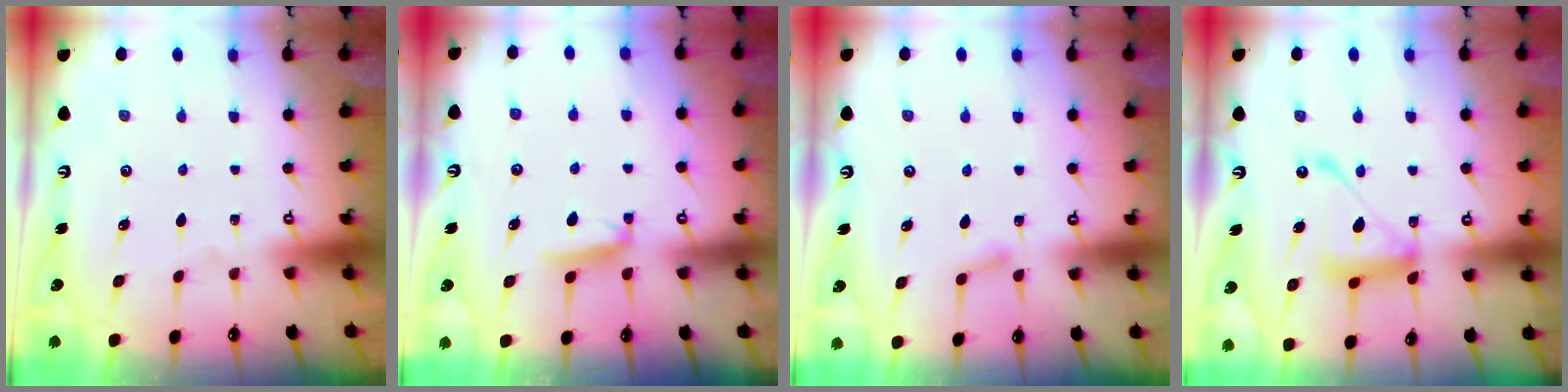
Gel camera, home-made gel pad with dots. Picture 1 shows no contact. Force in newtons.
{"total": 5.3, "press": 5.2, "slide": 0.8}
{"total": 4.3, "press": 4.3, "slide": 0.5}
{"total": 15.6, "press": 15.5, "slide": 1.4}